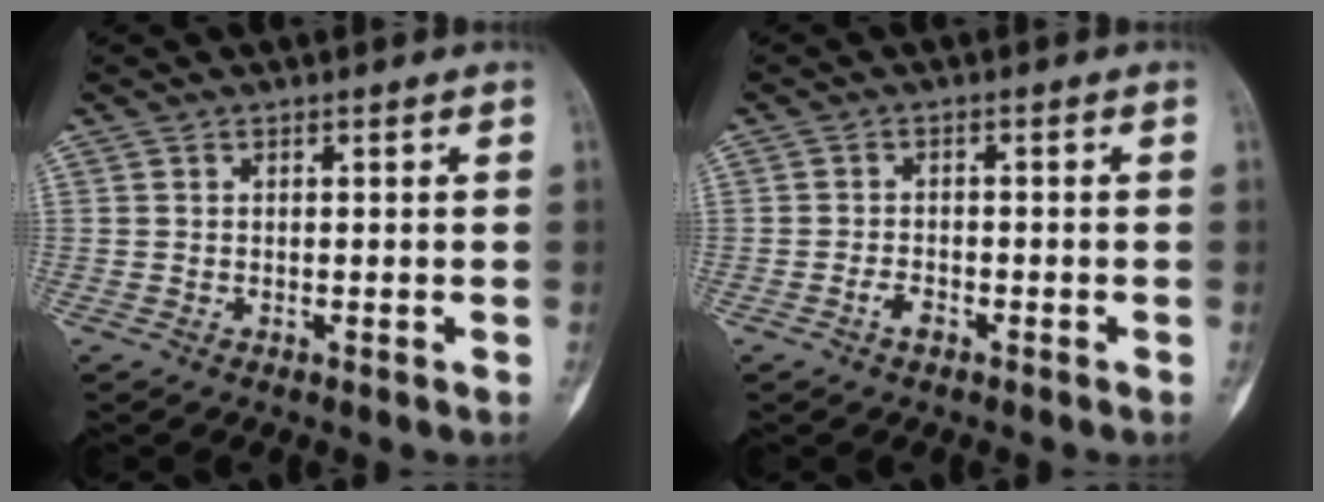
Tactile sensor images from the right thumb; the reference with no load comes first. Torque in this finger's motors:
{"motor_torque": [1.66, 1.09, 0.43, -0.62, 0.09]}